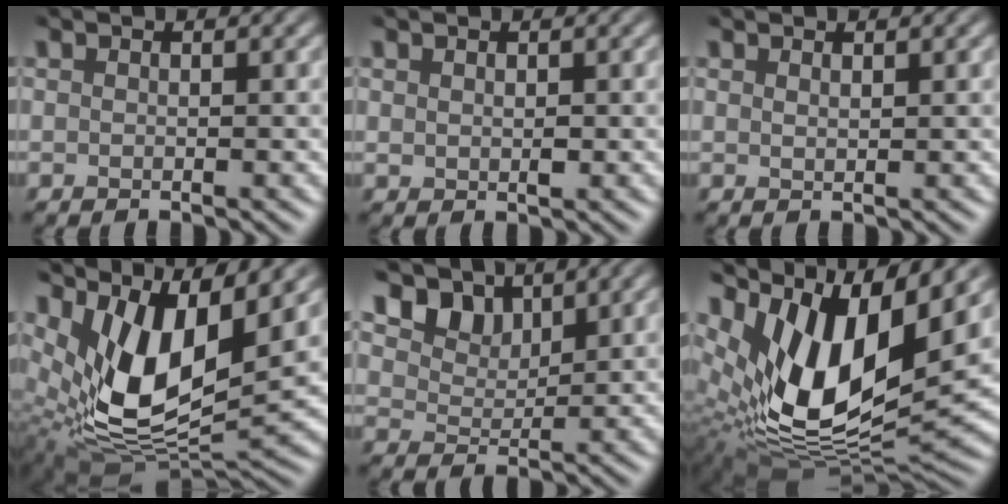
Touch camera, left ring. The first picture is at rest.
{"total": 0.7, "force": [0.4, 0.4, 0.4], "torque": [-0.008, -0.002, 0.007]}
{"total": 0.6, "force": [0.6, -0.1, 0.2], "torque": [0.001, -0.001, 0.006]}
{"total": 10.9, "force": [3.0, 5.3, 9.0], "torque": [-0.172, -0.013, 0.055]}
{"total": 4.7, "force": [2.9, 2.7, 2.4], "torque": [-0.051, -0.007, 0.043]}
{"total": 14.3, "force": [3.7, 6.6, 12.1], "torque": [-0.228, -0.001, 0.056]}